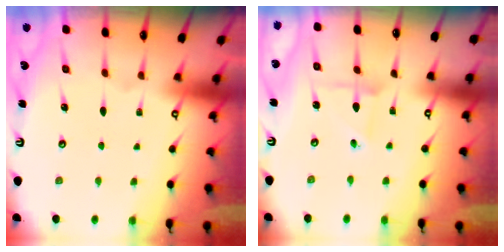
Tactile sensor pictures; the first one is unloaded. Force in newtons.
{"total": 2.9, "press": 2.9, "slide": 0.3}